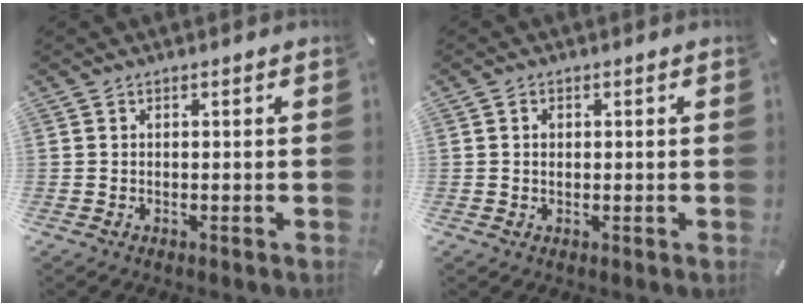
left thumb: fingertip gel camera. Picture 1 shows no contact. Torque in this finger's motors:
{"motor_torque": [-0.09, -0.47, 0.04, 0.07, -0.03]}